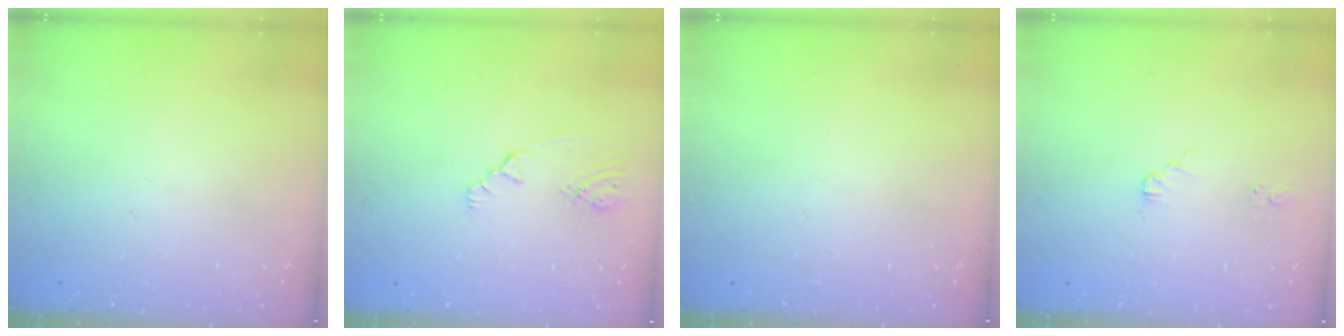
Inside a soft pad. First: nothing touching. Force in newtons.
{"total": 2.1, "press": 1.8, "slide": 1.1}
{"total": 0.0}
{"total": 1.7, "press": 1.7, "slide": 0.3}